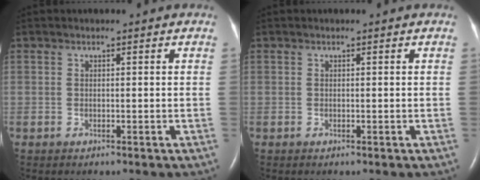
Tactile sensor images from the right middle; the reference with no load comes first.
{"total": 0.0}